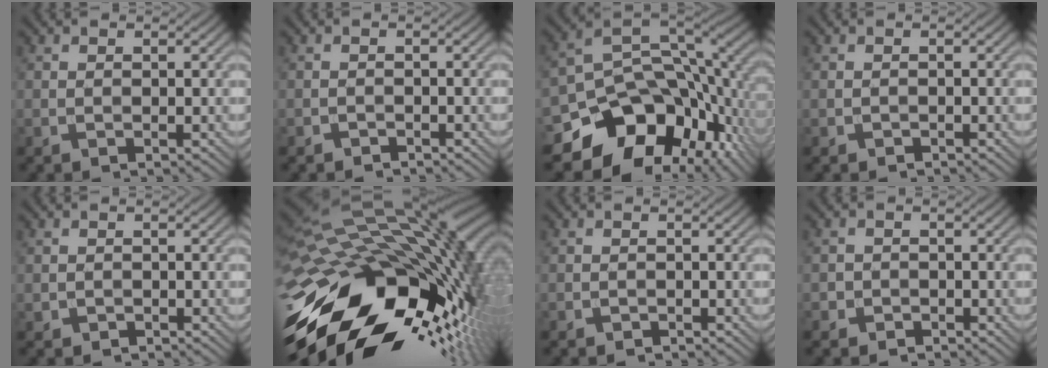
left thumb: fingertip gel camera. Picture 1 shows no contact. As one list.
[{"total": 0.9, "force": [-0.8, 0.0, -0.4], "torque": [0.008, 0.000, -0.015]}, {"total": 15.0, "force": [-6.9, 10.4, 8.2], "torque": [-0.161, -0.042, -0.100]}, {"total": 0.6, "force": [-0.5, 0.1, -0.4], "torque": [0.008, -0.002, -0.008]}, {"total": 0.6, "force": [-0.3, 0.4, -0.3], "torque": [0.003, -0.003, -0.002]}, {"total": 19.9, "force": [-4.9, 11.7, 15.3], "torque": [-0.313, -0.043, -0.083]}, {"total": 0.7, "force": [-0.5, 0.1, -0.4], "torque": [0.007, -0.001, -0.009]}, {"total": 1.5, "force": [-1.0, 1.1, -0.3], "torque": [0.012, 0.000, -0.022]}]